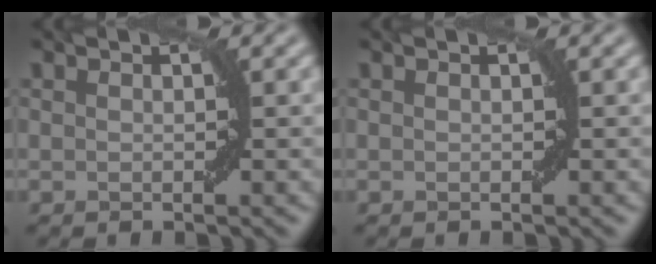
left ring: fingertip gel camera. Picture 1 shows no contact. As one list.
[{"total": 0.0}]